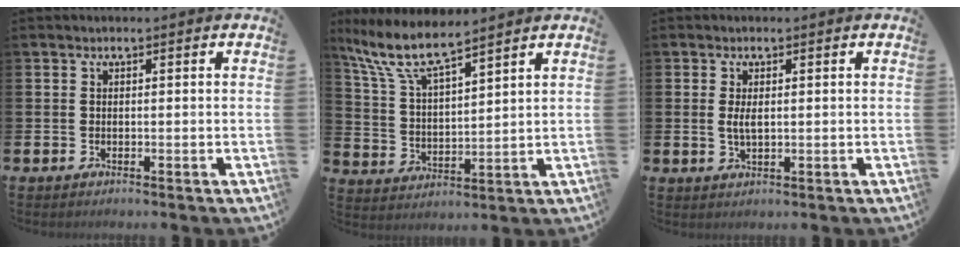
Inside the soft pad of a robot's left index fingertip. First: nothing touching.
{"total": 8.7, "force": [7.6, 1.4, 4.0], "torque": [-0.109, -0.032, 0.134]}
{"total": 2.4, "force": [0.4, 1.0, 2.2], "torque": [-0.040, 0.002, 0.006]}